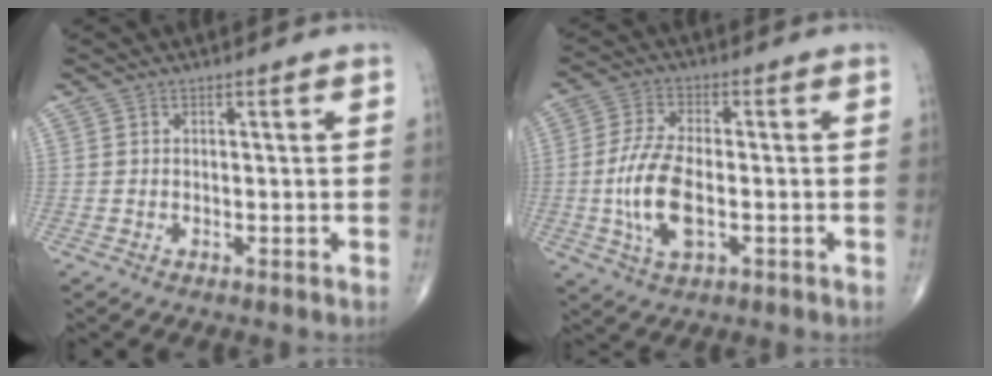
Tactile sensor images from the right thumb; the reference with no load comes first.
{"total": 10.6, "force": [-1.8, 4.9, 9.2], "torque": [-0.192, 0.006, -0.035]}